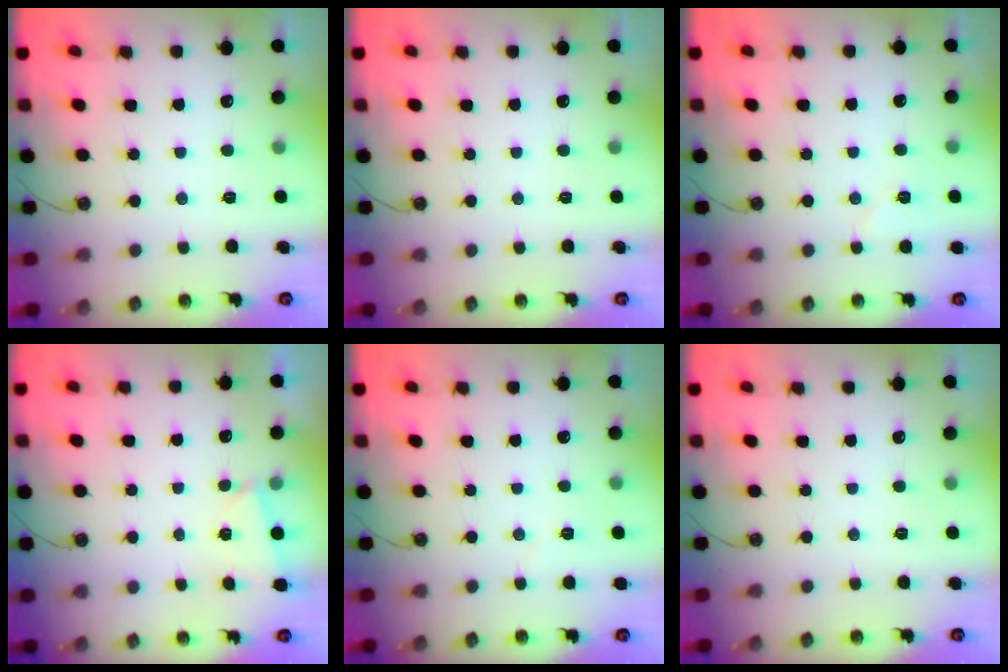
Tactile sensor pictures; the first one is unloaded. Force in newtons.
{"total": 0.0}
{"total": 5.4, "press": 5.0, "slide": 2.1}
{"total": 2.8, "press": 1.9, "slide": 2.0}
{"total": 3.1, "press": 3.1, "slide": 0.6}
{"total": 0.0}